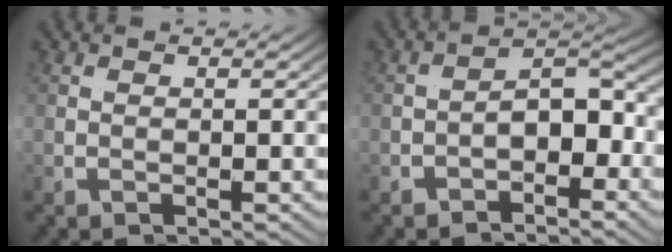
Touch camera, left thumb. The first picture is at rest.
{"total": 3.3, "force": [-2.5, 1.2, 1.8], "torque": [-0.040, 0.000, -0.040]}